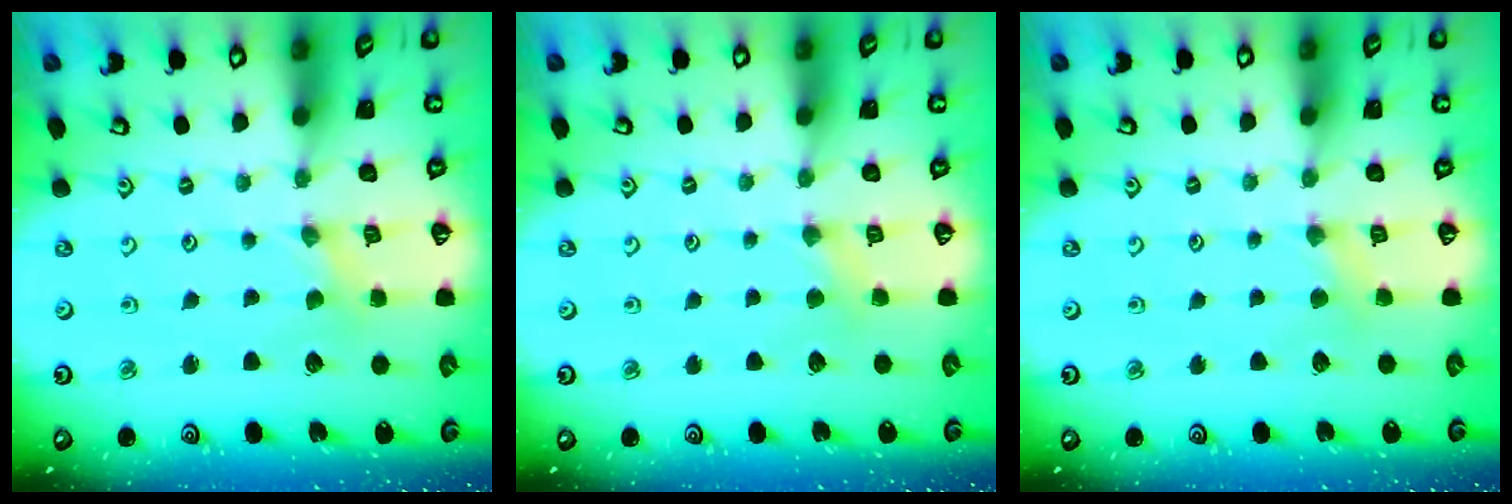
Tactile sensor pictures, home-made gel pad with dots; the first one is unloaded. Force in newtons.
{"total": 2.9, "press": 2.8, "slide": 0.6}
{"total": 2.9, "press": 2.8, "slide": 0.6}